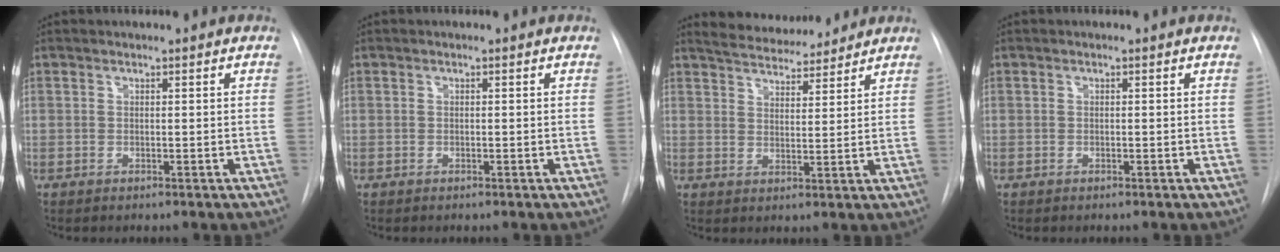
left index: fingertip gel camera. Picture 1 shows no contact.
{"total": 0.0}
{"total": 9.4, "force": [8.9, 1.8, 2.7], "torque": [-0.043, 0.004, 0.135]}
{"total": 0.0}